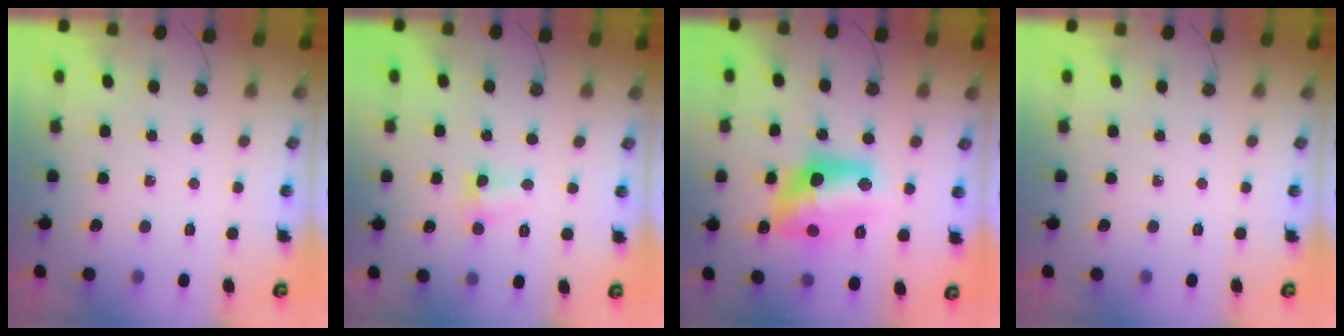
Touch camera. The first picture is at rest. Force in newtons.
{"total": 2.9, "press": 2.9, "slide": 0.5}
{"total": 15.2, "press": 15.1, "slide": 1.1}
{"total": 0.0}